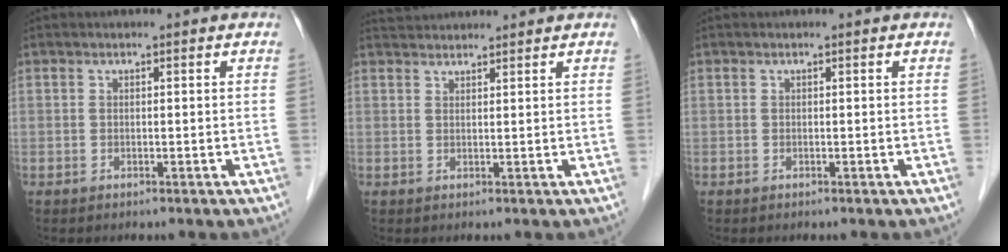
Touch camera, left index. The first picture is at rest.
{"total": 3.3, "force": [3.3, 0.1, 0.3], "torque": [-0.009, 0.032, 0.063]}
{"total": 0.0}